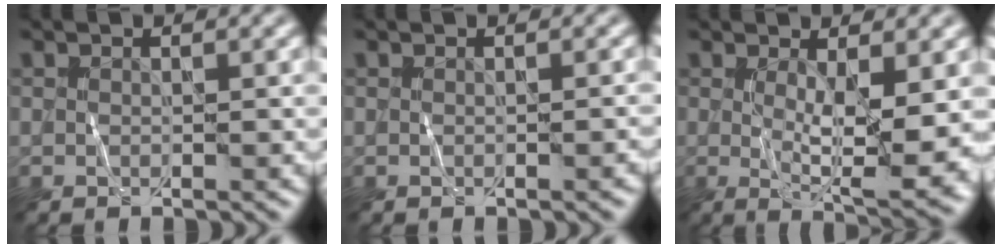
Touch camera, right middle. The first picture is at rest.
{"total": 0.7, "force": [-0.3, 0.1, 0.6], "torque": [-0.006, 0.001, -0.002]}
{"total": 6.9, "force": [0.0, 1.7, 6.7], "torque": [-0.114, -0.019, 0.007]}